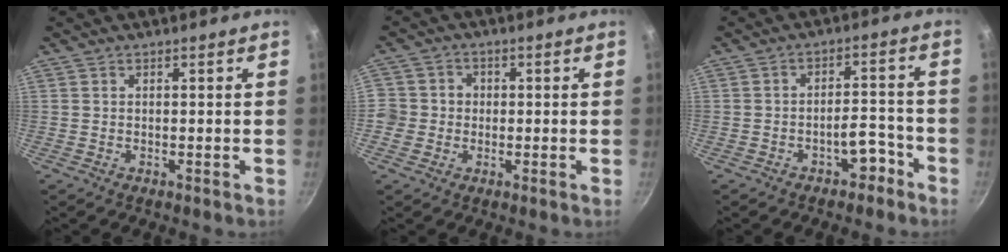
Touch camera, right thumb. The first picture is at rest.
{"total": 5.7, "force": [-0.4, 5.6, 1.1], "torque": [0.006, 0.015, -0.009]}
{"total": 5.5, "force": [-3.5, 3.0, 3.1], "torque": [-0.029, 0.045, -0.051]}